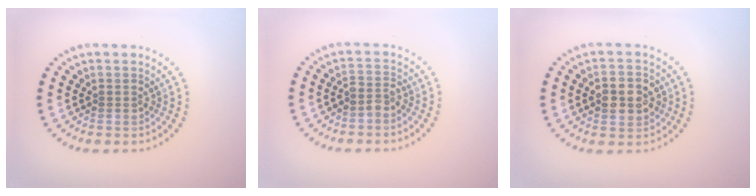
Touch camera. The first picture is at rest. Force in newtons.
{"total": 1.5, "press": 1.2, "slide": 0.9}
{"total": 3.9, "press": 3.9, "slide": 0.3}